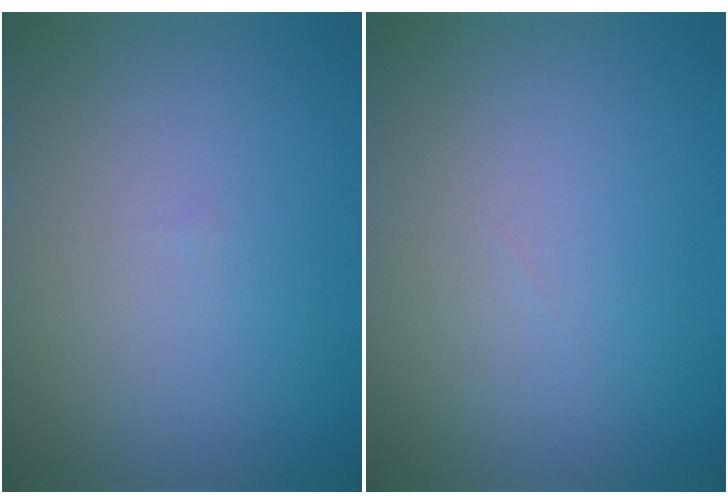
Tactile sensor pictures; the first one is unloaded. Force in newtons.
{"total": 0.0}